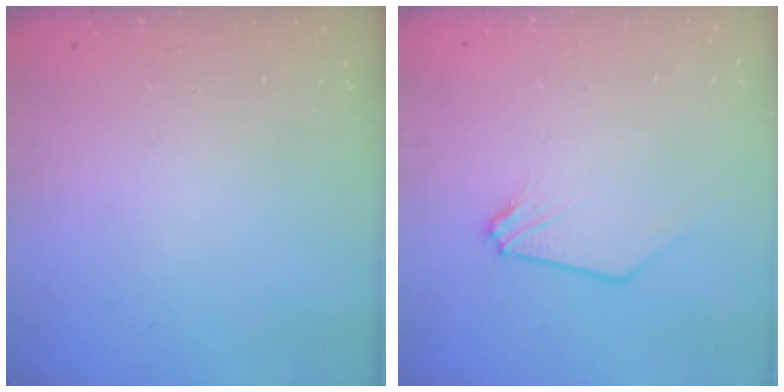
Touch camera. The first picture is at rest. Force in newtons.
{"total": 0.7, "press": 0.7, "slide": 0.2}